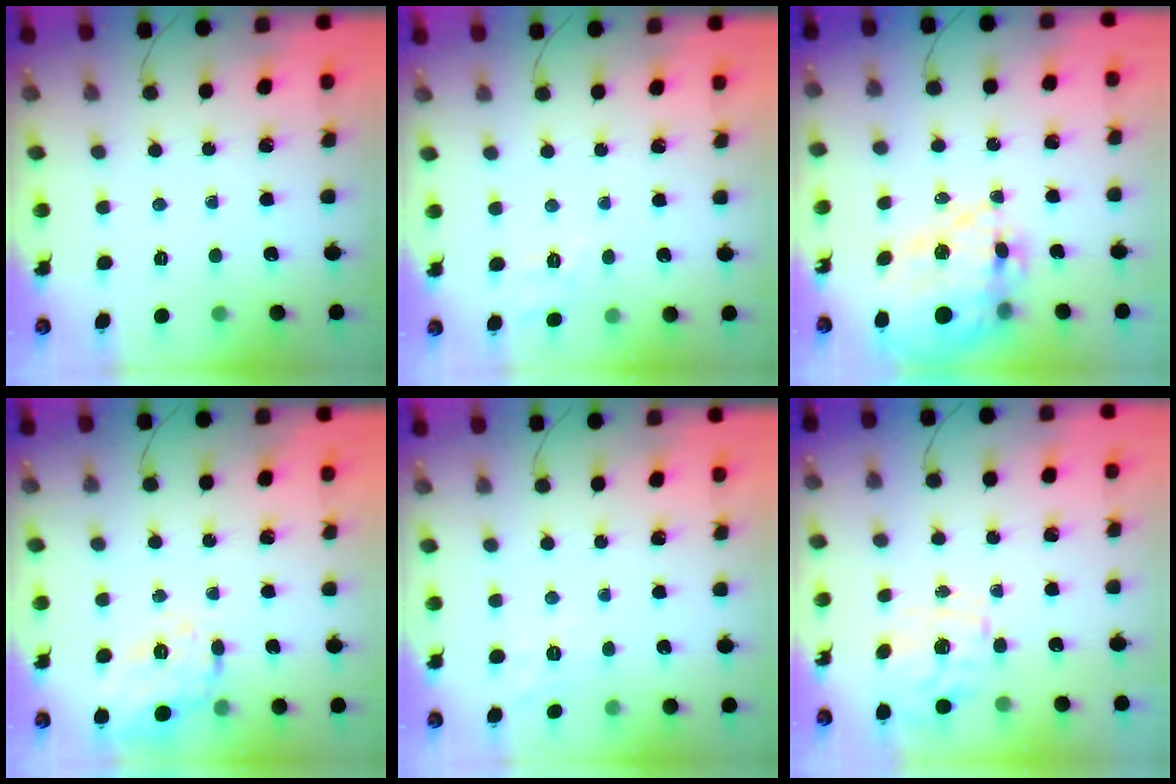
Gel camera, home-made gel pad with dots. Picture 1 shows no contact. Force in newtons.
{"total": 7.6, "press": 7.5, "slide": 1.4}
{"total": 25.7, "press": 25.2, "slide": 5.1}
{"total": 18.5, "press": 18.5, "slide": 0.6}
{"total": 2.8, "press": 2.1, "slide": 1.9}
{"total": 1.7, "press": 1.5, "slide": 0.8}